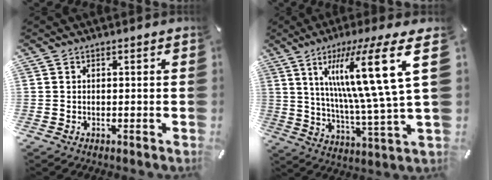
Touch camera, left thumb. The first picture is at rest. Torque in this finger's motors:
{"motor_torque": [2.51, 2.50, 1.91, -0.86, 0.32]}